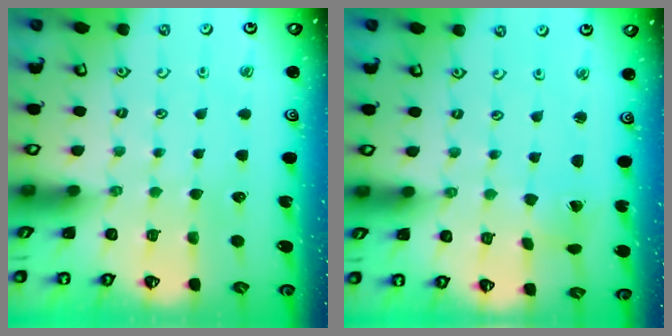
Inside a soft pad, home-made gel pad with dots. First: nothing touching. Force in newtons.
{"total": 1.1, "press": 1.0, "slide": 0.4}